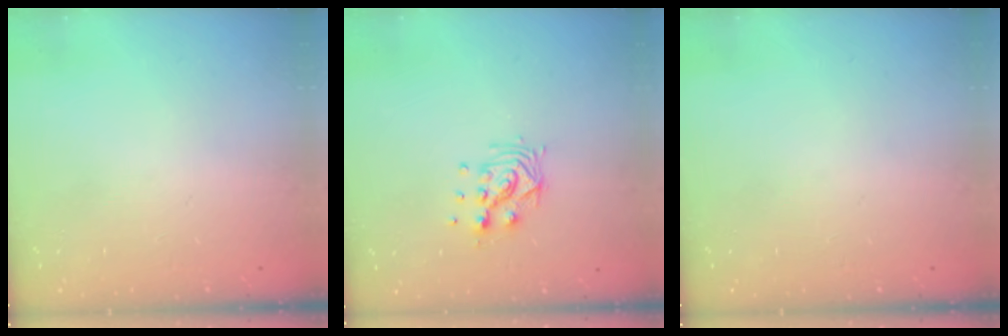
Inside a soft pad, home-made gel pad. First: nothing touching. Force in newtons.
{"total": 8.4, "press": 8.4, "slide": 0.3}
{"total": 0.0}